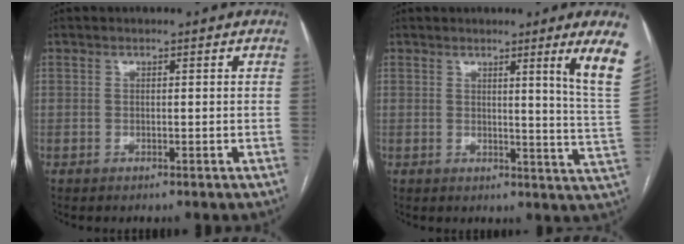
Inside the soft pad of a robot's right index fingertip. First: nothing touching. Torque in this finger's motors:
{"motor_torque": [0.15, 0.24, 0.07, 0.02]}